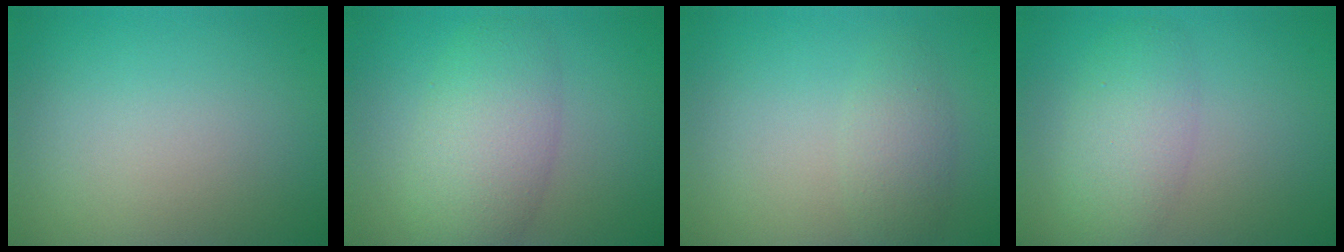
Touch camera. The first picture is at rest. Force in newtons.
{"total": 5.2, "press": 5.2, "slide": 0.1}
{"total": 2.2, "press": 2.2, "slide": 0.1}
{"total": 3.7, "press": 3.7, "slide": 0.1}